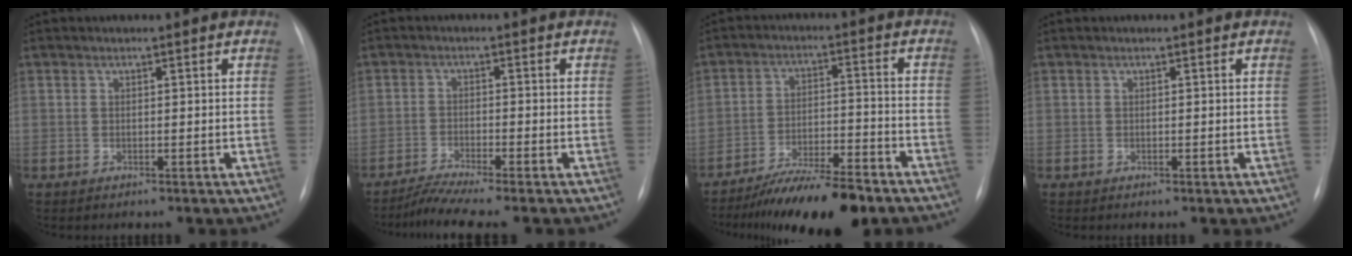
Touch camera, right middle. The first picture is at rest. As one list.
[{"total": 5.4, "force": [-4.6, -0.9, 2.6], "torque": [-0.052, -0.018, -0.085]}, {"total": 12.3, "force": [-9.9, 1.7, 7.0], "torque": [-0.107, -0.009, -0.164]}, {"total": 0.0}]